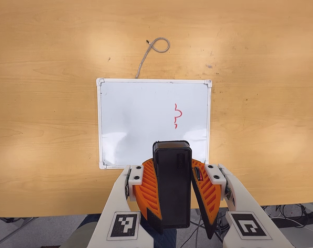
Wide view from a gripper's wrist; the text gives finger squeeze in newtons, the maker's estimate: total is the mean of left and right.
{"total": 9.7, "left": 9.8, "right": 9.6}